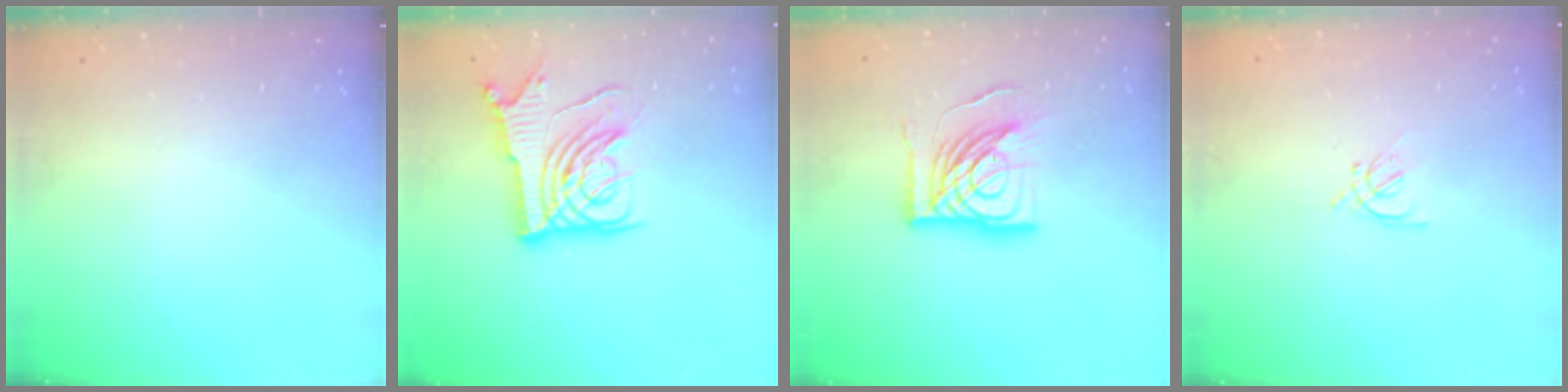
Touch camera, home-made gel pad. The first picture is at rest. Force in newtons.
{"total": 13.6, "press": 13.5, "slide": 1.8}
{"total": 17.5, "press": 17.4, "slide": 2.2}
{"total": 2.0, "press": 1.9, "slide": 0.5}